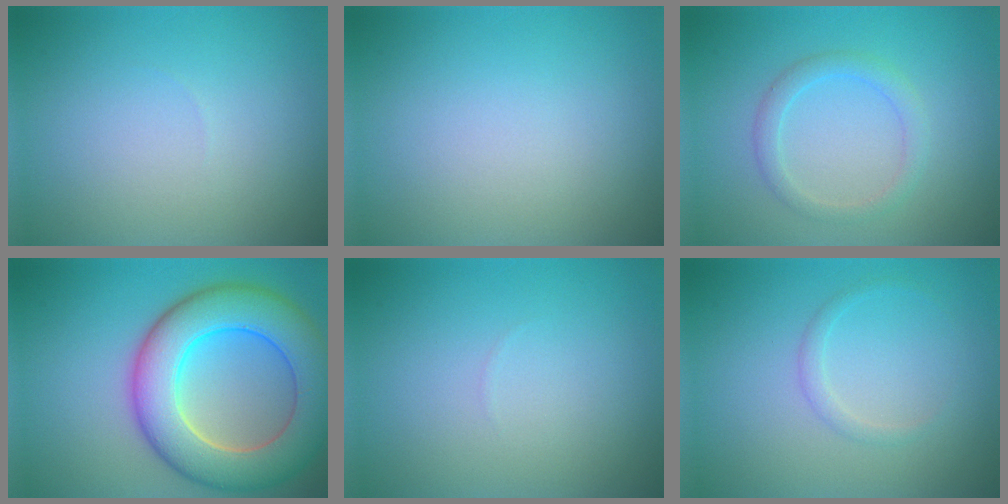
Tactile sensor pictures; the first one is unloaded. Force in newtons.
{"total": 0.0}
{"total": 2.1, "press": 2.1, "slide": 0.1}
{"total": 10.4, "press": 10.4, "slide": 0.7}
{"total": 0.0}
{"total": 1.0, "press": 1.0, "slide": 0.1}